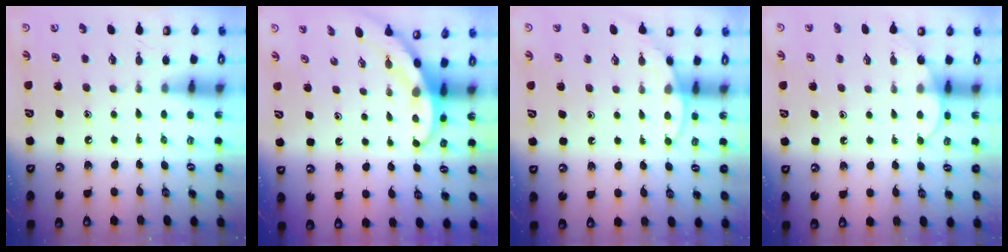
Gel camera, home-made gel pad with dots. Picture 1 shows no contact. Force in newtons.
{"total": 3.6, "press": 3.6, "slide": 0.3}
{"total": 6.9, "press": 6.8, "slide": 0.6}
{"total": 6.6, "press": 6.6, "slide": 0.6}